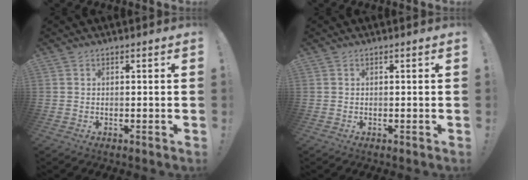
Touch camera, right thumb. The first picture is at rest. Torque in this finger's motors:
{"motor_torque": [-0.05, 0.06, 0.10, -0.02, 0.10]}